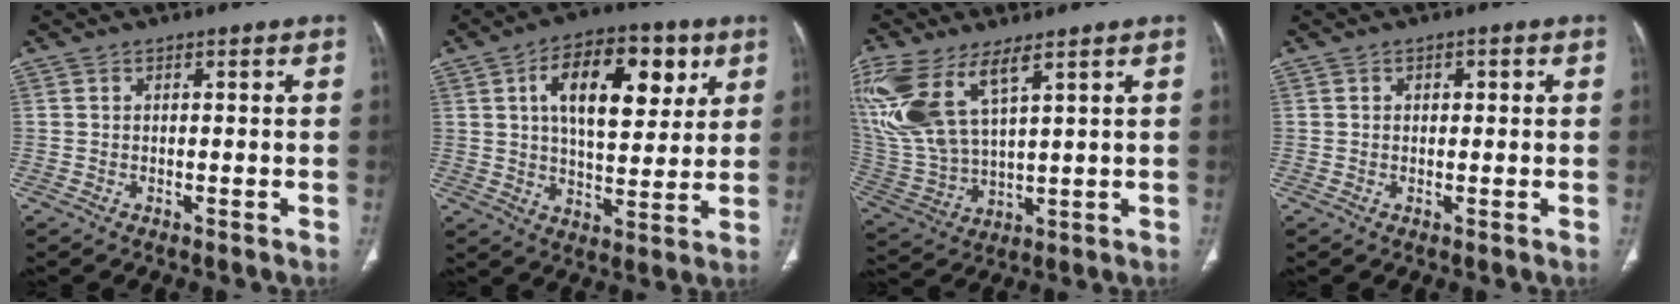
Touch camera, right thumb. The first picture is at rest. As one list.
[{"total": 17.2, "force": [6.0, 8.9, 13.5], "torque": [-0.169, -0.008, 0.094]}, {"total": 17.8, "force": [9.2, 7.5, 13.2], "torque": [-0.309, -0.027, 0.200]}, {"total": 1.3, "force": [0.3, 1.0, 0.9], "torque": [-0.006, 0.001, 0.002]}]